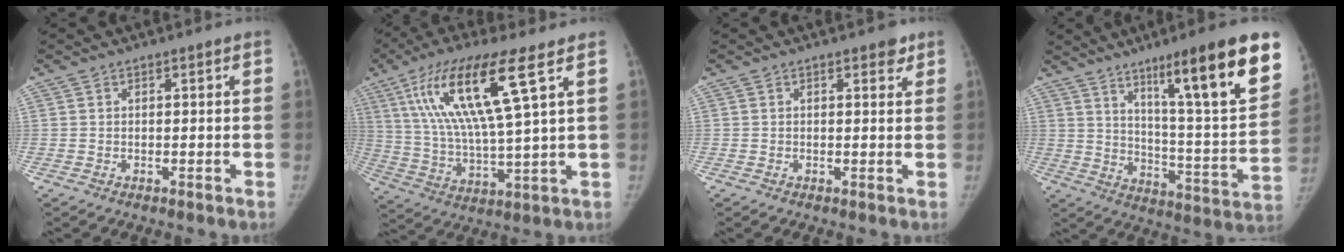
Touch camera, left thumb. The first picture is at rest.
{"total": 18.5, "force": [7.8, 3.1, 16.5], "torque": [-0.330, -0.020, 0.143]}
{"total": 2.1, "force": [1.4, 1.1, 1.2], "torque": [-0.001, -0.006, 0.015]}
{"total": 23.4, "force": [13.4, 2.7, 19.1], "torque": [-0.258, -0.054, 0.210]}